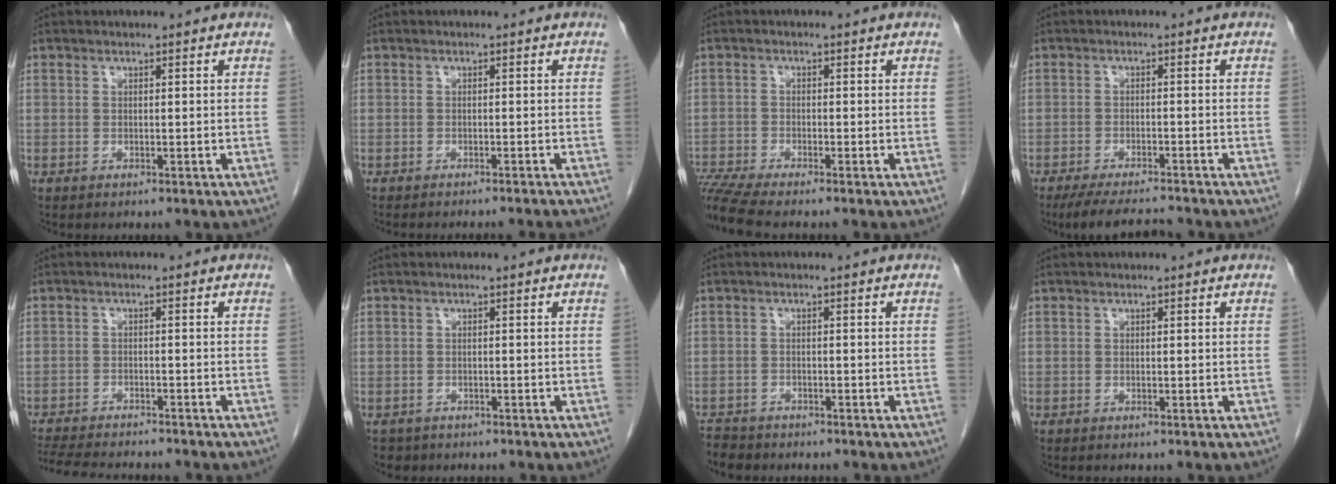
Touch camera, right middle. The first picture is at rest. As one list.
[{"total": 6.2, "force": [-5.8, -0.6, 2.2], "torque": [-0.010, -0.015, -0.070]}, {"total": 5.5, "force": [-5.0, -1.1, 2.1], "torque": [-0.043, -0.015, -0.093]}, {"total": 8.0, "force": [-7.3, 0.9, 3.1], "torque": [-0.051, -0.011, -0.116]}, {"total": 13.0, "force": [-11.6, 2.4, 5.3], "torque": [-0.099, -0.016, -0.162]}, {"total": 2.0, "force": [-1.5, 1.4, 0.0], "torque": [-0.006, 0.003, -0.023]}, {"total": 3.3, "force": [-3.0, 1.2, 0.2], "torque": [-0.005, -0.006, -0.053]}, {"total": 0.0}]